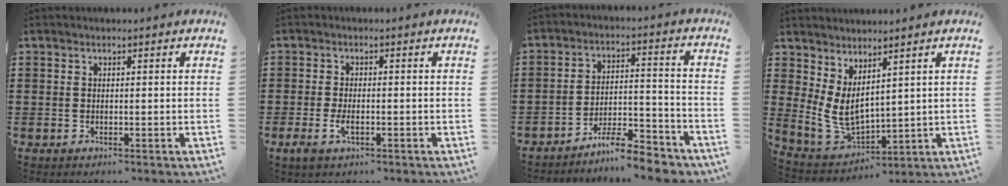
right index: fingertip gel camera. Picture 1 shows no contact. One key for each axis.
{"total": 3.0, "fx": -1.0, "fy": 1.4, "fz": 2.5, "tx": -0.057, "ty": -0.005, "tz": -0.020}
{"total": 7.6, "fx": -7.0, "fy": 0.9, "fz": 2.8, "tx": -0.044, "ty": 0.016, "tz": -0.133}
{"total": 5.3, "fx": 2.6, "fy": 2.9, "fz": 3.7, "tx": -0.100, "ty": -0.016, "tz": 0.047}